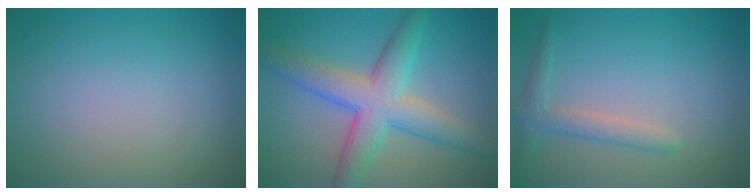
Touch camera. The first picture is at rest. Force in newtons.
{"total": 6.4, "press": 6.3, "slide": 0.0}
{"total": 2.1, "press": 2.1, "slide": 0.0}